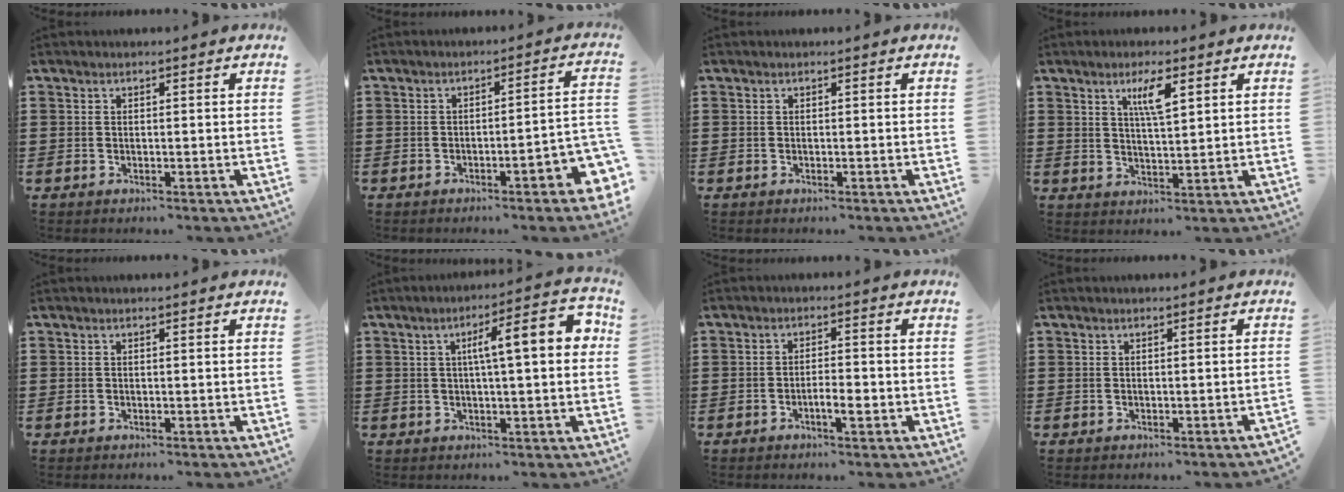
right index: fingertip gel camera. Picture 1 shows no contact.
{"total": 4.4, "force": [-2.6, 0.3, 3.6], "torque": [-0.052, -0.016, -0.051]}
{"total": 0.0}
{"total": 4.7, "force": [2.4, 1.0, 4.0], "torque": [-0.078, 0.004, 0.037]}
{"total": 0.0}
{"total": 9.5, "force": [1.8, 1.8, 9.2], "torque": [-0.142, -0.003, 0.019]}
{"total": 3.0, "force": [-1.2, 0.6, 2.7], "torque": [-0.046, 0.003, -0.022]}
{"total": 0.6, "force": [-0.5, -0.1, 0.4], "torque": [-0.009, -0.002, -0.009]}